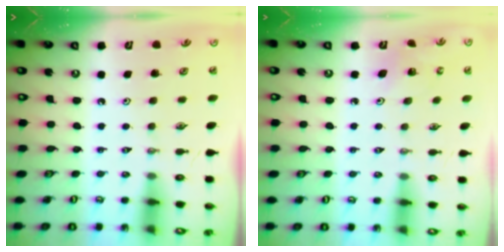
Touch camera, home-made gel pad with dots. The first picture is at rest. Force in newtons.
{"total": 3.0, "press": 3.0, "slide": 0.1}